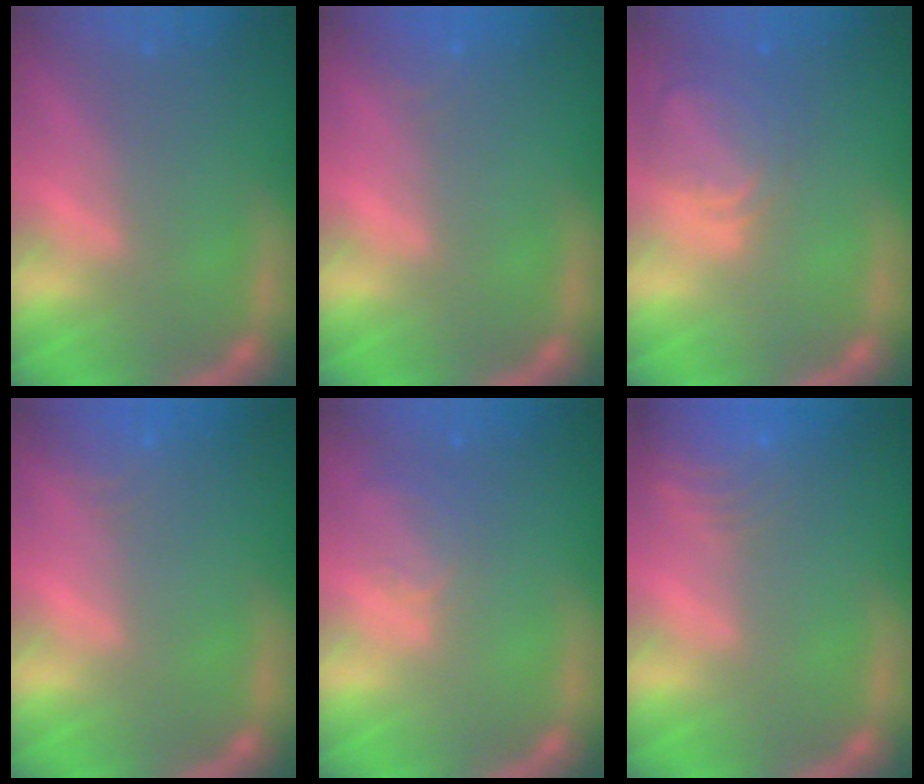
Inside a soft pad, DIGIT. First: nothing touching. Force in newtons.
{"total": 1.4}
{"total": 5.0}
{"total": 2.4}
{"total": 2.5}
{"total": 7.5}